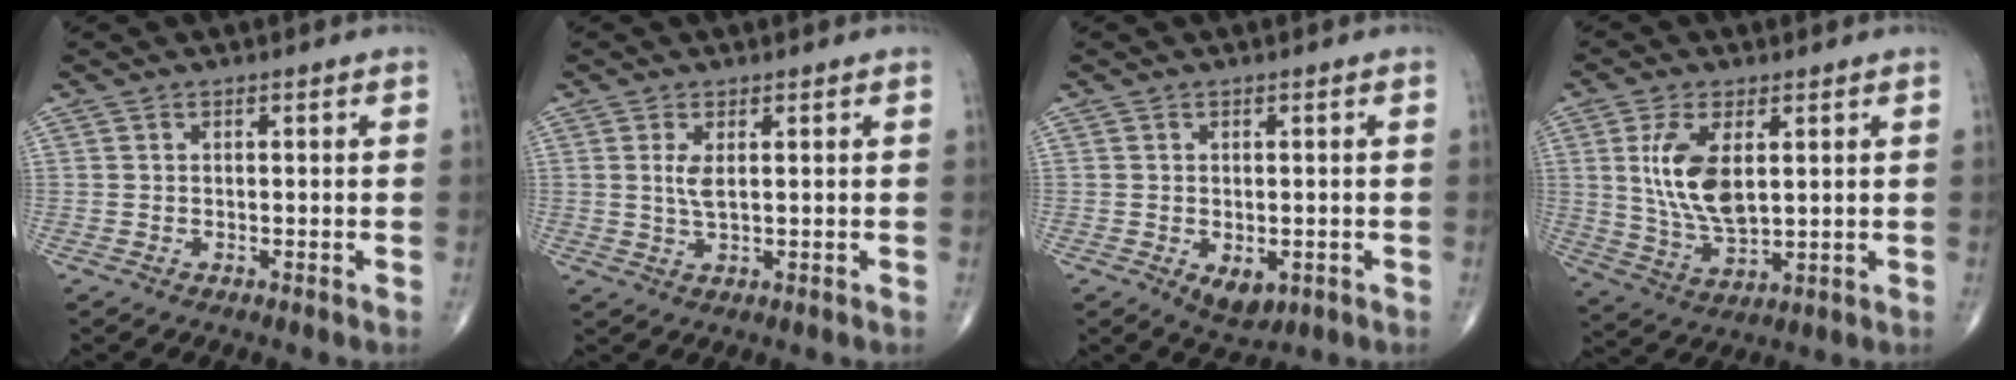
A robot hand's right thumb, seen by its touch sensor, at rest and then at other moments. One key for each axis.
{"total": 3.0, "fx": 0.7, "fy": 1.0, "fz": 2.7, "tx": -0.059, "ty": -0.007, "tz": 0.020}
{"total": 4.4, "fx": -1.3, "fy": 2.7, "fz": 3.3, "tx": -0.038, "ty": -0.006, "tz": -0.007}
{"total": 11.4, "fx": 2.6, "fy": 5.5, "fz": 9.6, "tx": -0.188, "ty": -0.019, "tz": 0.059}